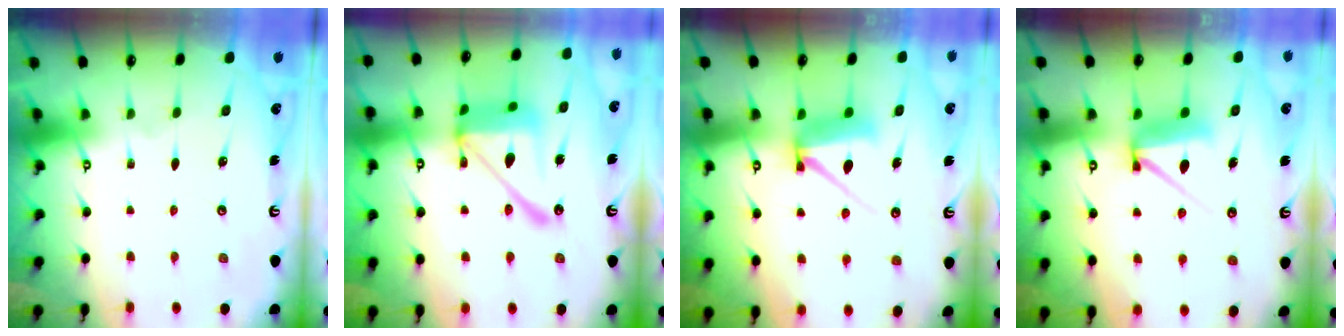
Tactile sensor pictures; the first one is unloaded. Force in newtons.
{"total": 21.2, "press": 21.1, "slide": 2.0}
{"total": 8.0, "press": 7.9, "slide": 0.7}
{"total": 7.7, "press": 7.7, "slide": 0.8}